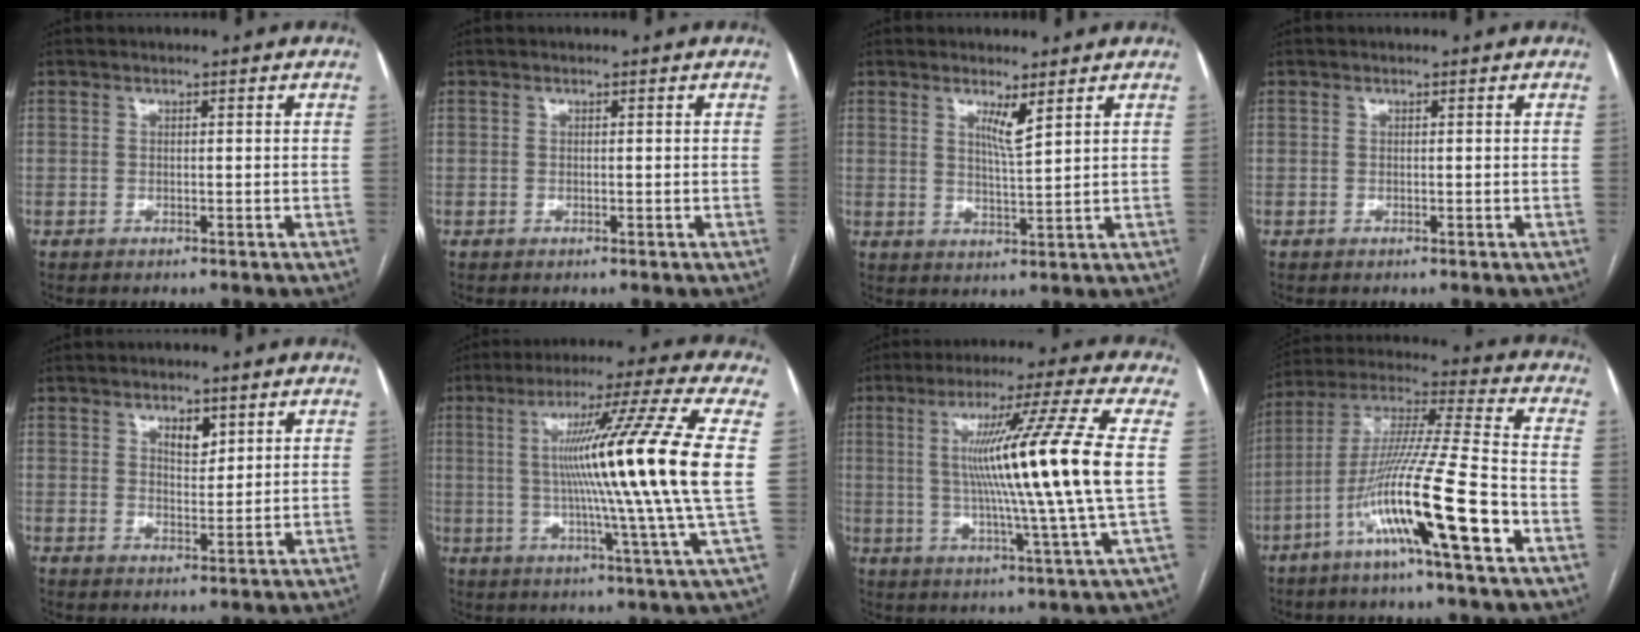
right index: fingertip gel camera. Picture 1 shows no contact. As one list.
[{"total": 0.0}, {"total": 3.4, "force": [2.0, -0.1, 2.8], "torque": [-0.052, -0.011, 0.037]}, {"total": 0.0}, {"total": 3.3, "force": [1.8, 1.7, 2.2], "torque": [-0.034, -0.001, 0.031]}, {"total": 19.3, "force": [1.7, -3.3, 19.0], "torque": [-0.291, -0.012, 0.008]}, {"total": 17.1, "force": [1.6, -3.0, 16.7], "torque": [-0.272, -0.007, 0.016]}, {"total": 16.9, "force": [-7.3, -0.4, 15.3], "torque": [-0.292, -0.009, -0.136]}]